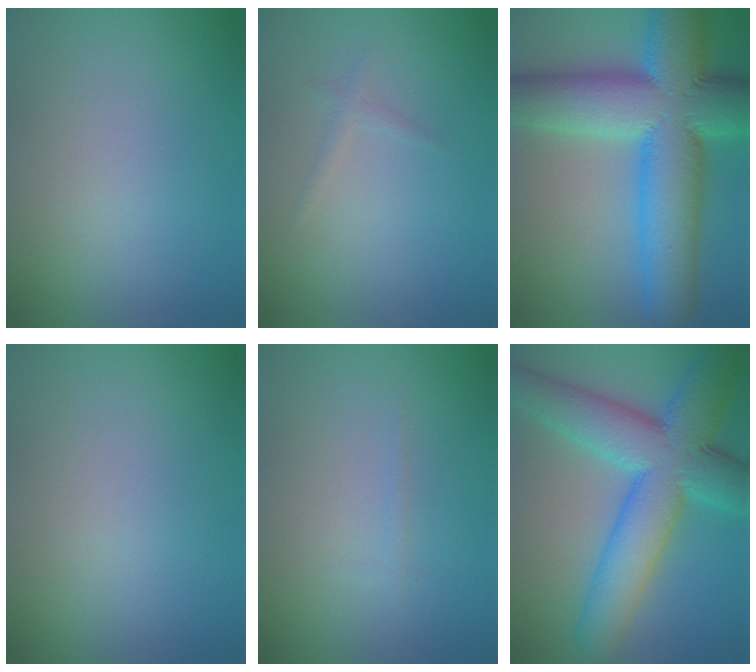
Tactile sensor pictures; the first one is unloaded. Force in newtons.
{"total": 0.8, "press": 0.8, "slide": 0.1}
{"total": 15.3, "press": 15.3, "slide": 0.3}
{"total": 0.0}
{"total": 0.6, "press": 0.5, "slide": 0.1}
{"total": 11.3, "press": 11.3, "slide": 0.1}